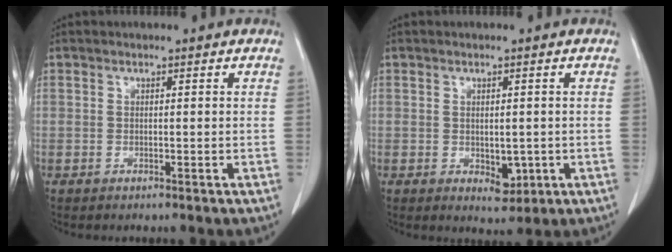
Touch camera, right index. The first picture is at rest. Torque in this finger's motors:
{"motor_torque": [0.39, 0.10, 0.11, 0.03]}